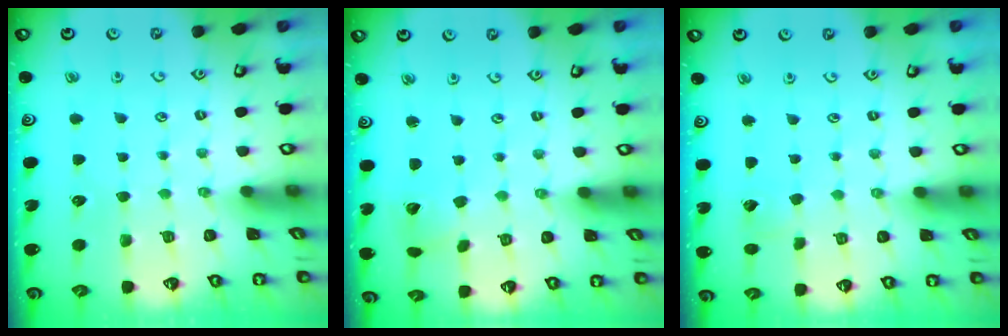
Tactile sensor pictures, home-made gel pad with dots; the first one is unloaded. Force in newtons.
{"total": 2.2, "press": 2.2, "slide": 0.3}
{"total": 2.2, "press": 2.2, "slide": 0.2}